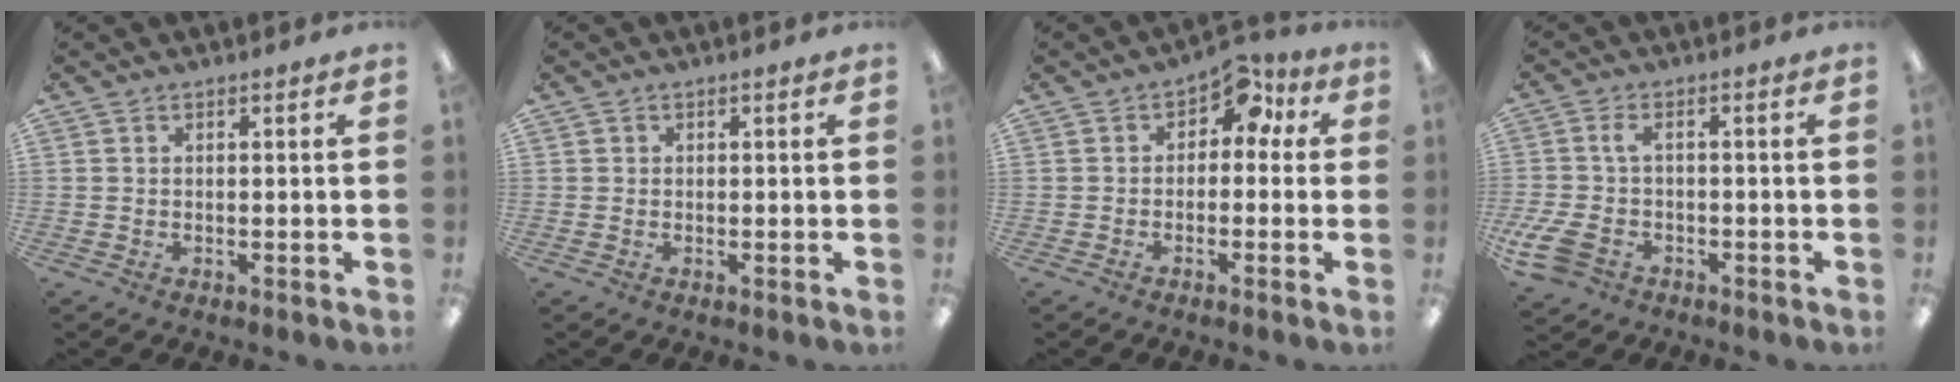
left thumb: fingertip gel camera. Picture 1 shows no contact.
{"total": 0.6, "force": [0.0, 0.6, 0.0], "torque": [0.002, 0.004, -0.002]}
{"total": 6.4, "force": [1.6, 4.4, 4.4], "torque": [-0.056, -0.001, 0.022]}
{"total": 7.3, "force": [-1.7, 4.4, 5.6], "torque": [-0.141, 0.003, -0.036]}